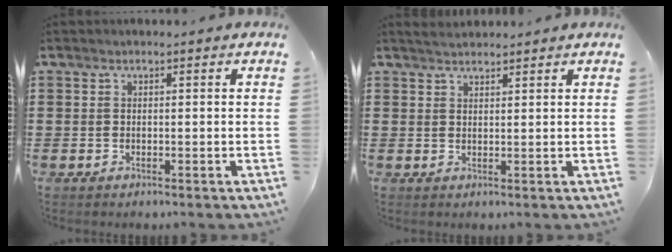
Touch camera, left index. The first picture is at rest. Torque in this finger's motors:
{"motor_torque": [0.23, 0.25, 0.02, 0.01]}